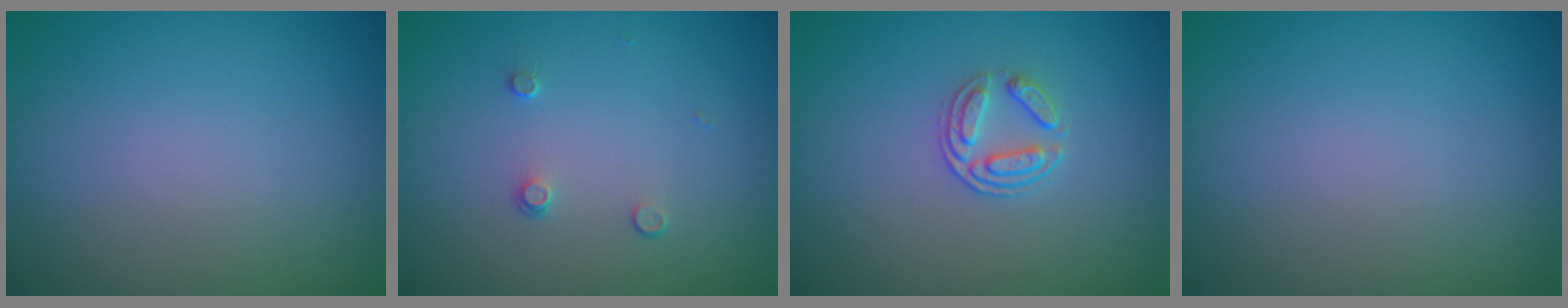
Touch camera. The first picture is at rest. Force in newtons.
{"total": 0.9, "press": 0.6, "slide": 0.6}
{"total": 2.0, "press": 1.4, "slide": 1.4}
{"total": 0.0}